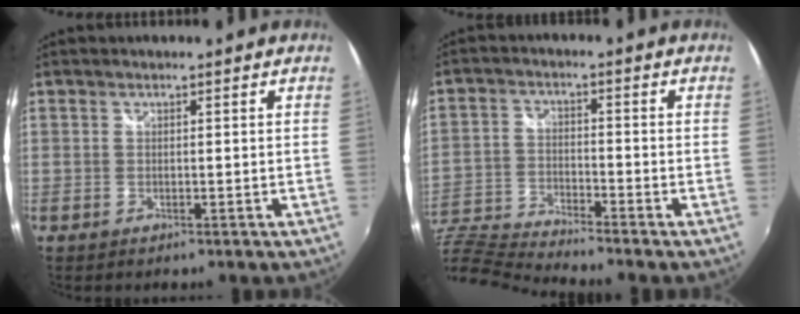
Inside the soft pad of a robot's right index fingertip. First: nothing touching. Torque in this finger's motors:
{"motor_torque": [-1.68, -0.46, -1.05, -0.21]}